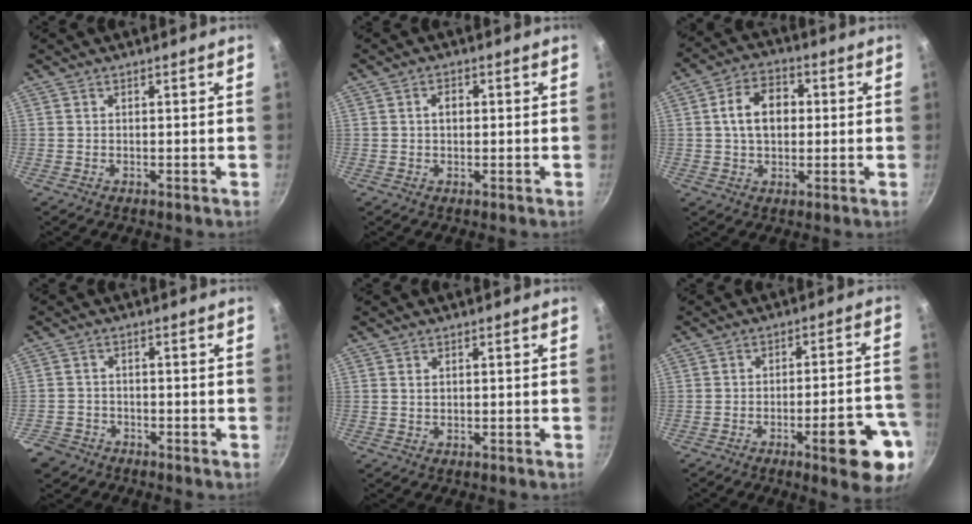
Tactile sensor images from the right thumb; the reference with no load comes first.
{"total": 2.2, "force": [0.2, 1.6, 1.6], "torque": [-0.015, 0.008, 0.002]}
{"total": 9.4, "force": [0.9, 6.5, 6.7], "torque": [-0.089, 0.019, 0.008]}
{"total": 5.4, "force": [-3.6, 3.7, 1.5], "torque": [-0.031, 0.036, -0.064]}
{"total": 1.1, "force": [0.3, 0.8, 0.7], "torque": [-0.011, 0.003, 0.006]}
{"total": 13.9, "force": [-6.3, 3.2, 11.9], "torque": [-0.131, 0.034, -0.079]}